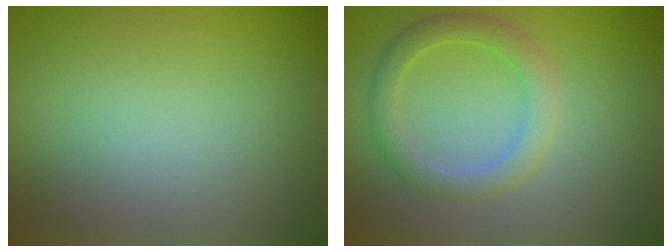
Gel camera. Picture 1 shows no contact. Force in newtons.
{"total": 2.9, "press": 2.9, "slide": 0.1}